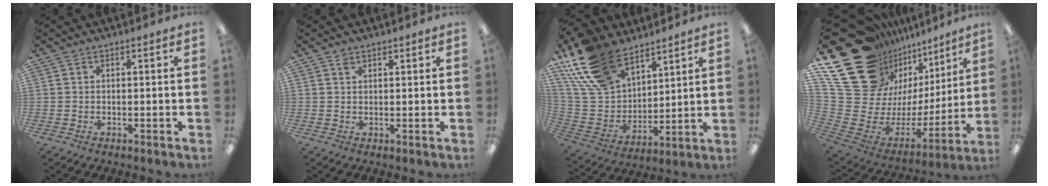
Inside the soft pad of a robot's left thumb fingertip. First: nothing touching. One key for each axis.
{"total": 1.4, "fx": 1.2, "fy": 0.8, "fz": 0.3, "tx": -0.008, "ty": -0.002, "tz": 0.023}
{"total": 20.7, "fx": 14.3, "fy": 11.6, "fz": 9.2, "tx": -0.206, "ty": -0.070, "tz": 0.271}
{"total": 26.6, "fx": 14.5, "fy": 17.4, "fz": 14.0, "tx": -0.226, "ty": -0.120, "tz": 0.317}